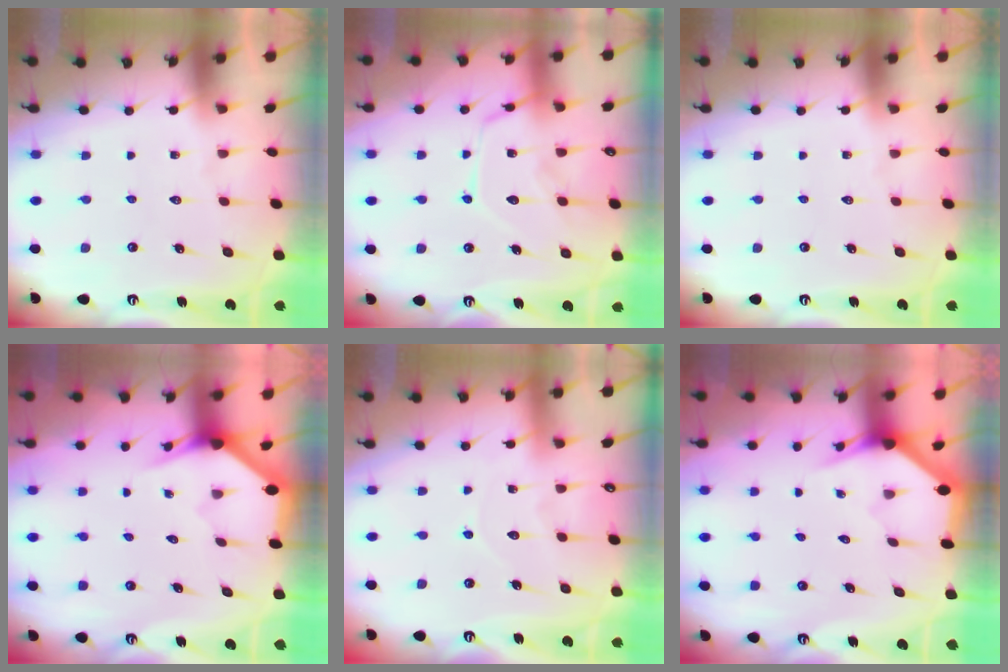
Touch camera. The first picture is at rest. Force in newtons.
{"total": 13.7, "press": 13.6, "slide": 1.2}
{"total": 0.0}
{"total": 3.0, "press": 3.0, "slide": 0.1}
{"total": 4.6, "press": 4.6, "slide": 0.1}
{"total": 3.0, "press": 3.0, "slide": 0.0}